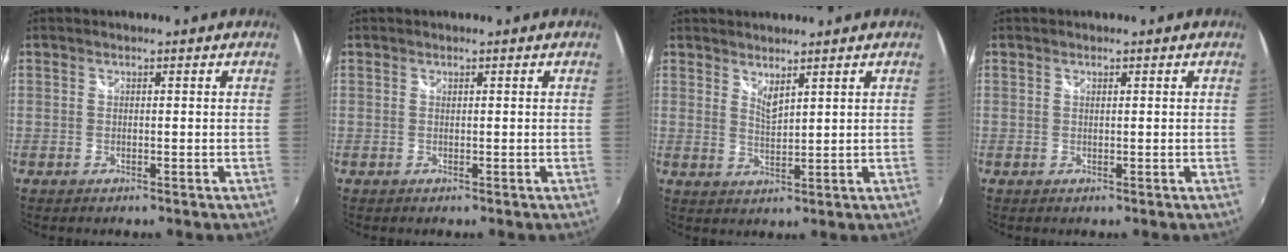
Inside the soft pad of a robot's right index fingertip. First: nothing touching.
{"total": 0.0}
{"total": 3.0, "force": [2.6, 0.3, 1.4], "torque": [-0.023, -0.002, 0.044]}
{"total": 0.0}